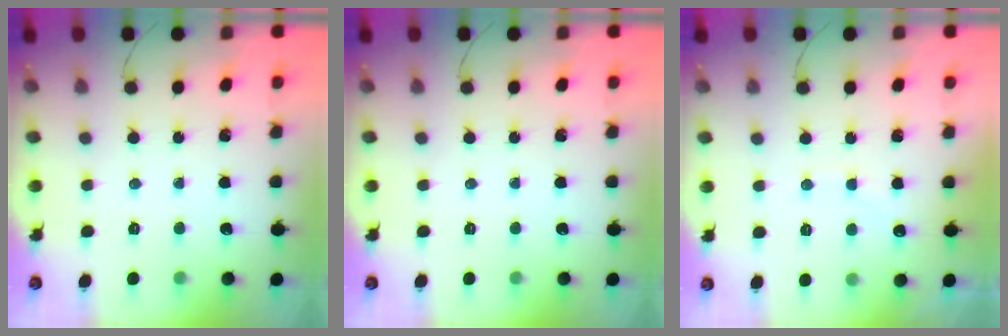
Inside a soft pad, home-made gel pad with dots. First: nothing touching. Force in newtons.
{"total": 0.0}
{"total": 6.8, "press": 6.7, "slide": 1.3}